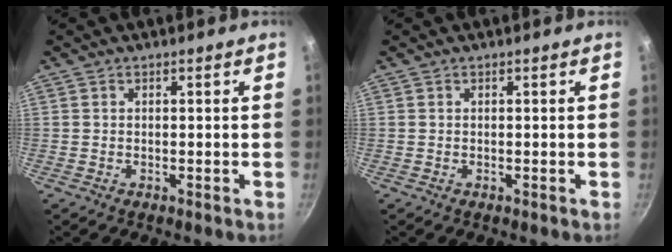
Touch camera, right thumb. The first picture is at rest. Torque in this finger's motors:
{"motor_torque": [0.03, 0.02, 0.00, 0.01, 0.00]}